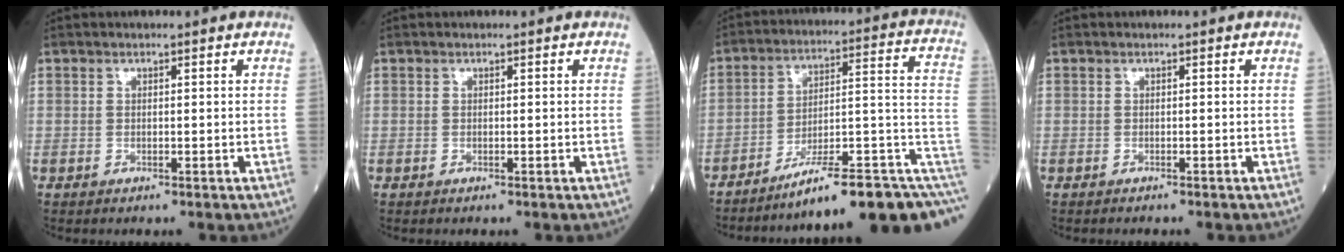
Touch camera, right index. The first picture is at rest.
{"total": 0.0}
{"total": 17.7, "force": [-10.8, 1.8, 14.0], "torque": [-0.121, 0.058, -0.156]}
{"total": 1.1, "force": [-1.0, 0.2, 0.4], "torque": [-0.009, -0.002, -0.014]}